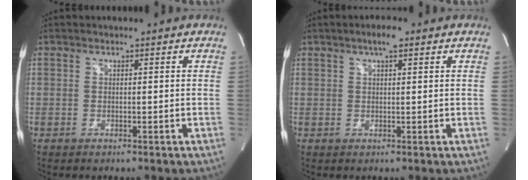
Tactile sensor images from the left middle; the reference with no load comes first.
{"total": 2.9, "force": [1.8, 0.5, 2.2], "torque": [-0.043, 0.008, 0.028]}